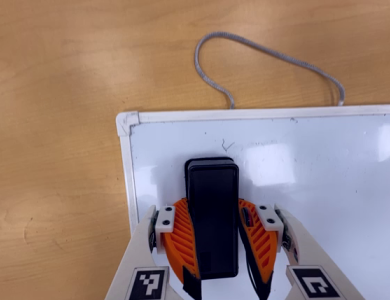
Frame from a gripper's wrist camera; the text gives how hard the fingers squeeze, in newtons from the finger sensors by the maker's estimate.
{"total": 17.3, "left": 17.0, "right": 17.5}